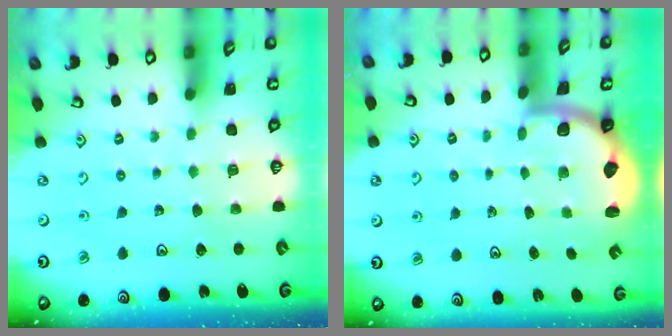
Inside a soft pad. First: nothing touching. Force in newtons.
{"total": 2.0, "press": 2.0, "slide": 0.5}